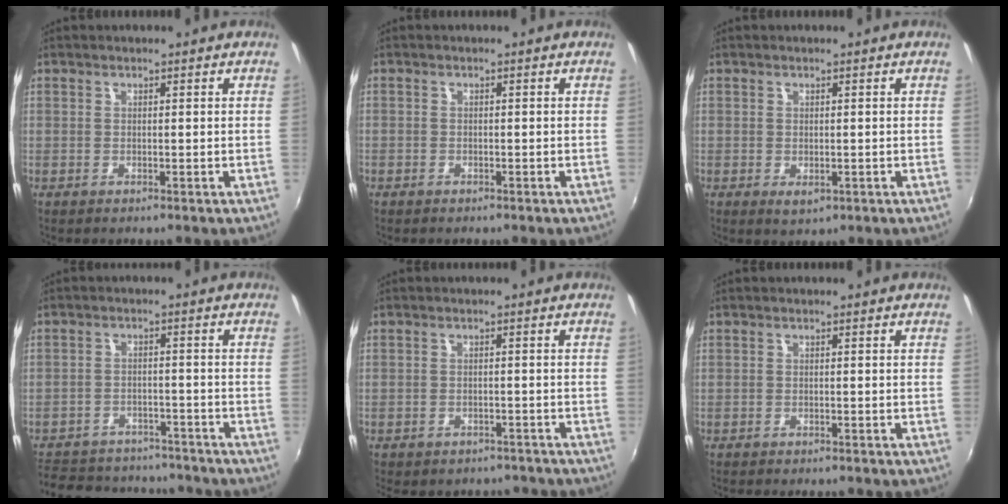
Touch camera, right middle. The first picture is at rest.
{"total": 1.1, "force": [-0.8, 0.7, 0.0], "torque": [-0.004, 0.003, -0.013]}
{"total": 2.0, "force": [-0.4, 1.3, 1.4], "torque": [-0.024, -0.005, -0.003]}
{"total": 18.2, "force": [-15.1, 7.9, 6.2], "torque": [-0.154, 0.021, -0.203]}
{"total": 7.1, "force": [-6.2, 2.9, 1.9], "torque": [-0.045, -0.011, -0.076]}
{"total": 2.3, "force": [-2.2, 0.5, 0.8], "torque": [-0.024, -0.014, -0.034]}